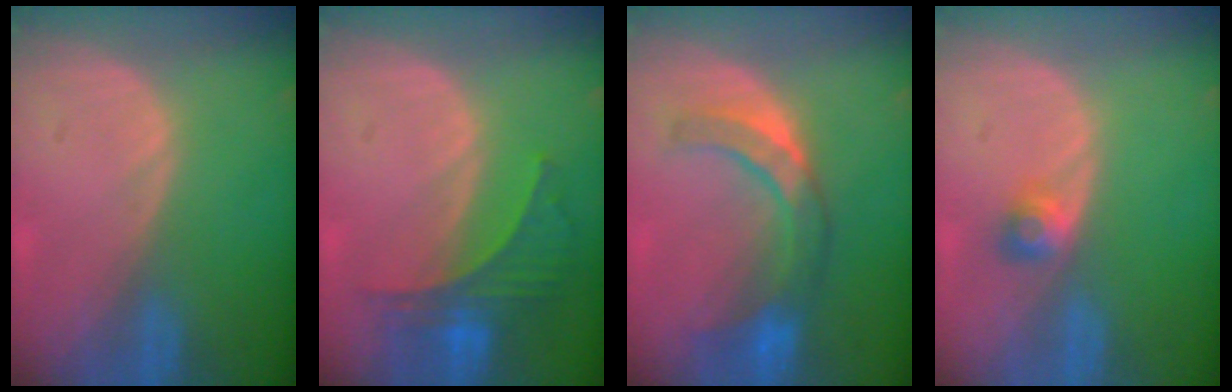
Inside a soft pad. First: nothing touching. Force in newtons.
{"total": 5.7, "press": 5.7, "slide": 0.3}
{"total": 7.5, "press": 7.3, "slide": 1.8}
{"total": 2.5, "press": 2.2, "slide": 1.2}